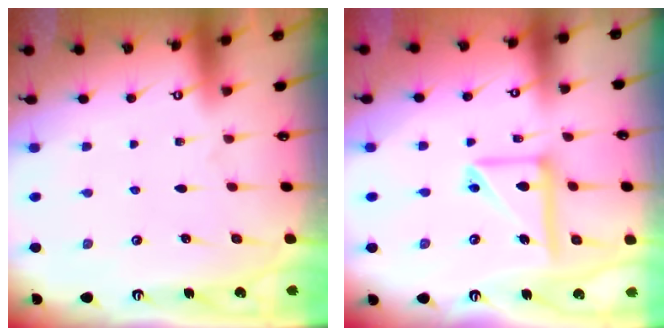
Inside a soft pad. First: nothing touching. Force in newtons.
{"total": 13.4, "press": 13.3, "slide": 1.4}